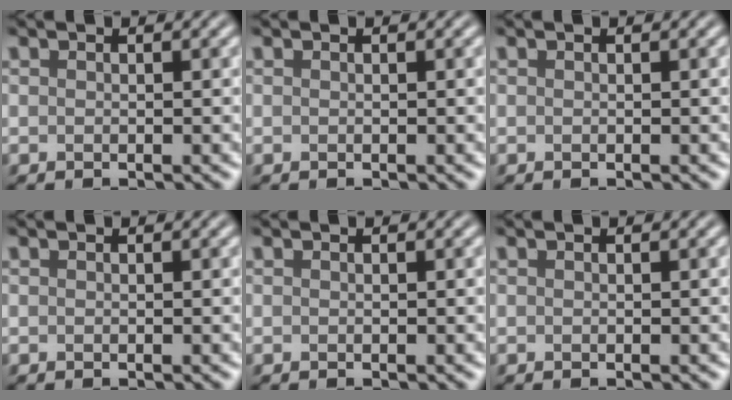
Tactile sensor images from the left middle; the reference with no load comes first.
{"total": 0.0}
{"total": 0.0}
{"total": 0.0}
{"total": 0.0}
{"total": 0.0}